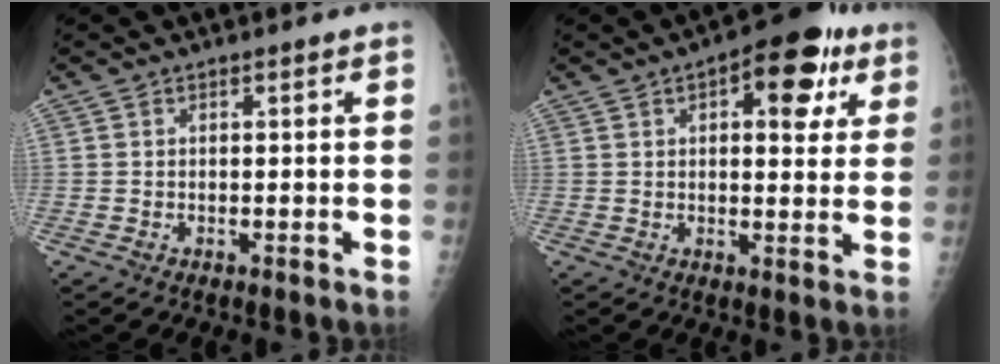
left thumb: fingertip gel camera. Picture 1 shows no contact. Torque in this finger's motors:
{"motor_torque": [-0.12, 0.36, -0.31, -0.21, 0.12]}